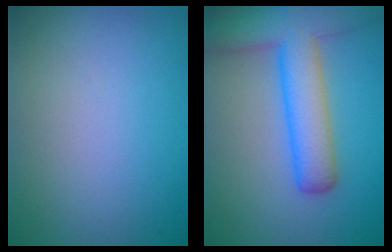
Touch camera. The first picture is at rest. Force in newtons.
{"total": 7.6, "press": 7.6, "slide": 0.4}